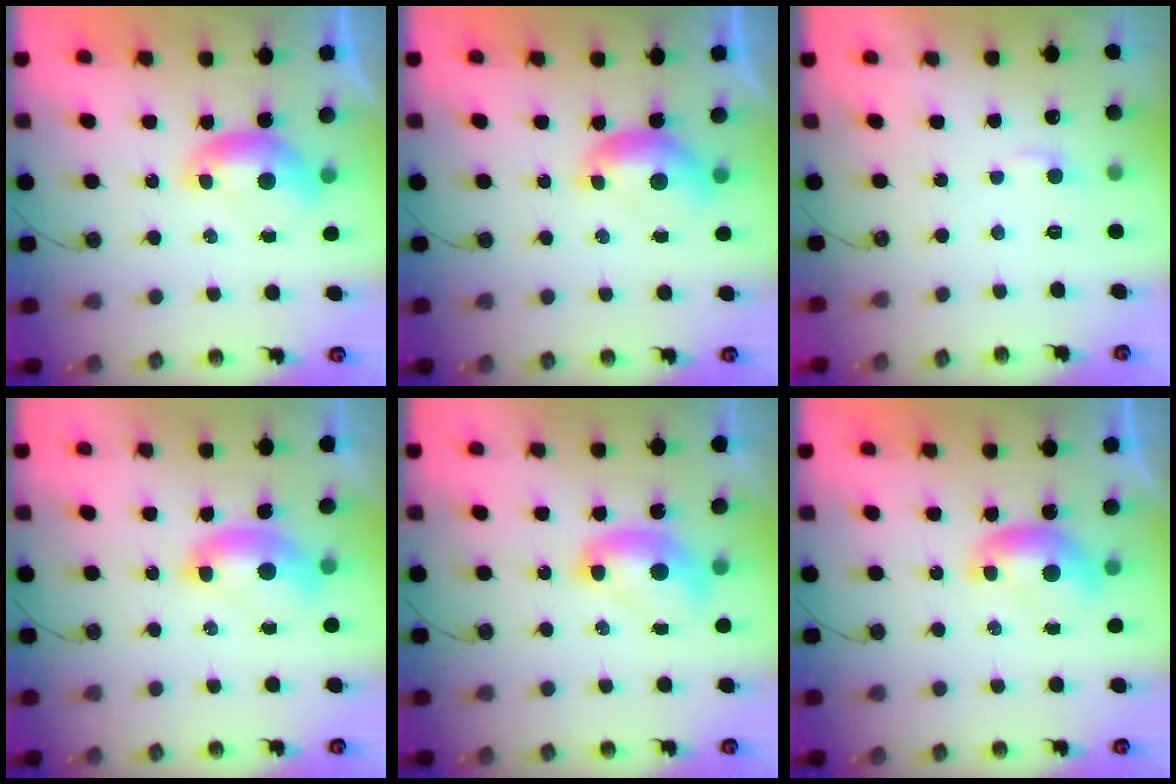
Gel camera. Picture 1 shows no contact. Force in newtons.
{"total": 0.0}
{"total": 2.5, "press": 2.4, "slide": 0.5}
{"total": 1.8, "press": 1.7, "slide": 0.6}
{"total": 2.0, "press": 2.0, "slide": 0.2}
{"total": 0.0}